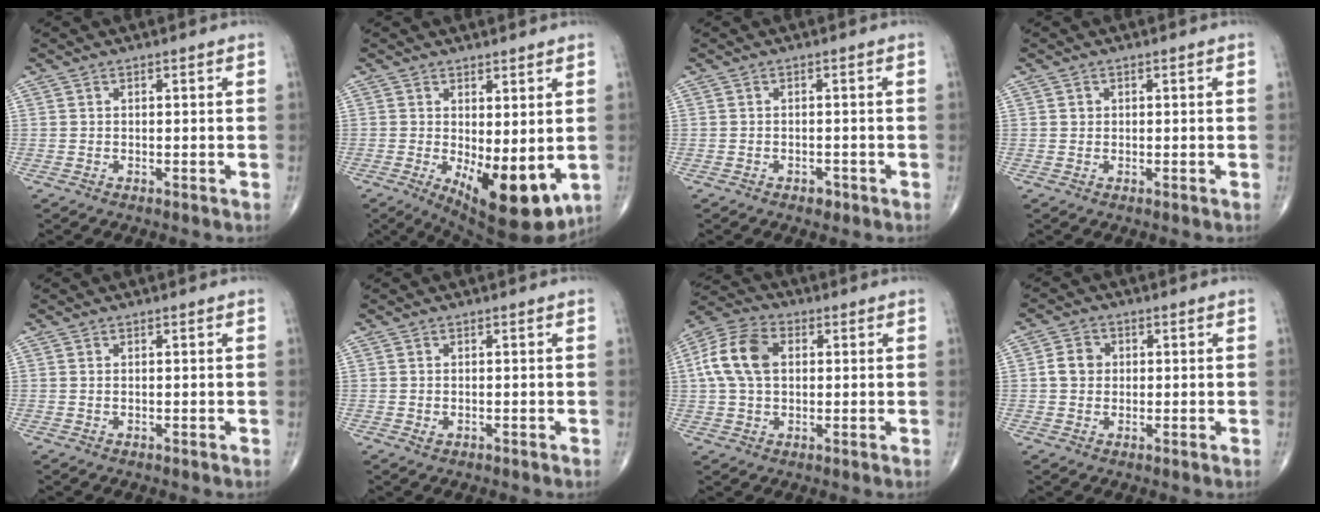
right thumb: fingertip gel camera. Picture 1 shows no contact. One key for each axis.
{"total": 12.4, "fx": -2.1, "fy": 5.1, "fz": 11.1, "tx": -0.155, "ty": -0.027, "tz": -0.013}
{"total": 1.6, "fx": -1.0, "fy": 1.0, "fz": 0.7, "tx": -0.009, "ty": 0.003, "tz": -0.013}
{"total": 0.7, "fx": 0.2, "fy": 0.7, "fz": 0.2, "tx": 0.002, "ty": 0.001, "tz": 0.003}
{"total": 0.0}
{"total": 0.9, "fx": -0.2, "fy": 0.6, "fz": 0.6, "tx": -0.012, "ty": -0.001, "tz": 0.001}
{"total": 11.2, "fx": 1.8, "fy": 7.5, "fz": 8.2, "tx": -0.162, "ty": 0.021, "tz": 0.027}
{"total": 4.1, "fx": 0.4, "fy": 3.5, "fz": 2.0, "tx": -0.025, "ty": 0.007, "tz": 0.002}